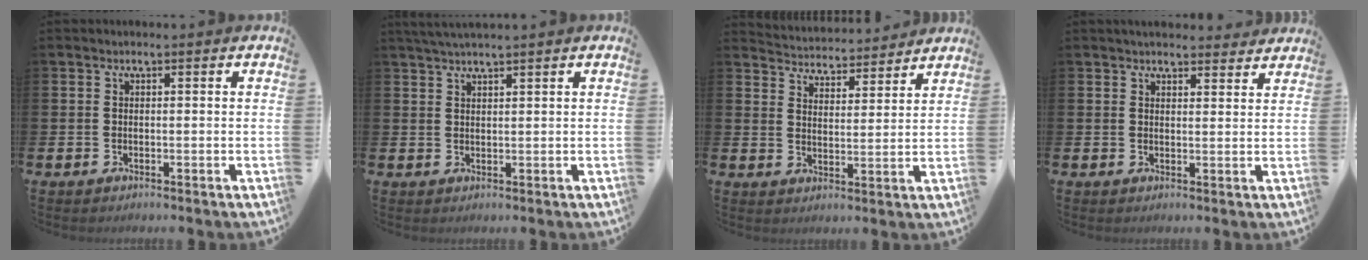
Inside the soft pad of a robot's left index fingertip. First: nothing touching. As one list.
[{"total": 2.2, "force": [2.1, -0.1, 0.7], "torque": [-0.024, 0.000, 0.040]}, {"total": 4.5, "force": [4.4, 0.6, -0.4], "torque": [-0.008, -0.039, 0.075]}, {"total": 3.2, "force": [3.2, 0.7, 0.2], "torque": [0.001, -0.017, 0.056]}]